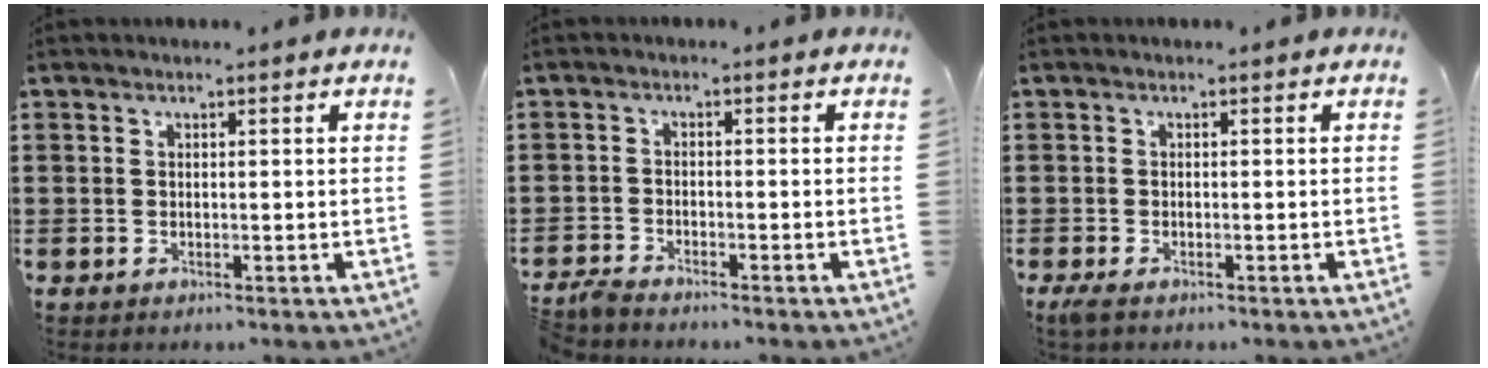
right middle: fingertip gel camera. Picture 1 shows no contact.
{"total": 1.9, "force": [-1.9, 0.0, 0.3], "torque": [-0.017, -0.001, -0.040]}
{"total": 1.0, "force": [-0.6, 0.3, 0.7], "torque": [-0.021, -0.007, -0.014]}